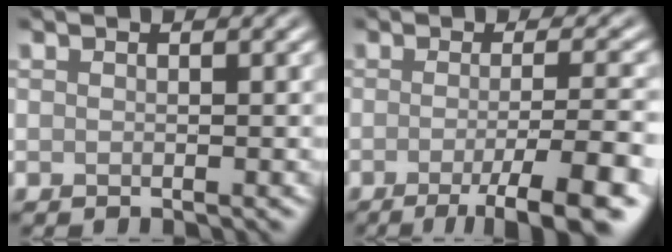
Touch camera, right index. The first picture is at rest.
{"total": 7.9, "force": [-3.5, 1.6, 6.9], "torque": [-0.087, -0.008, -0.052]}